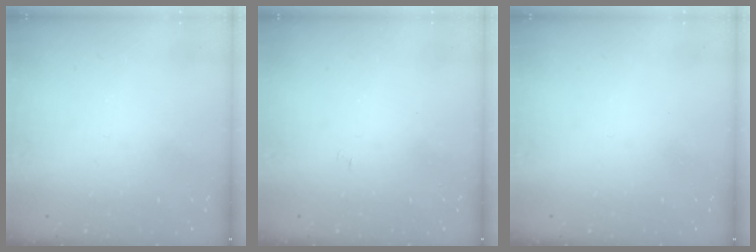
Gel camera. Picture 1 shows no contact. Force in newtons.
{"total": 3.7, "press": 3.7, "slide": 0.5}
{"total": 0.0}